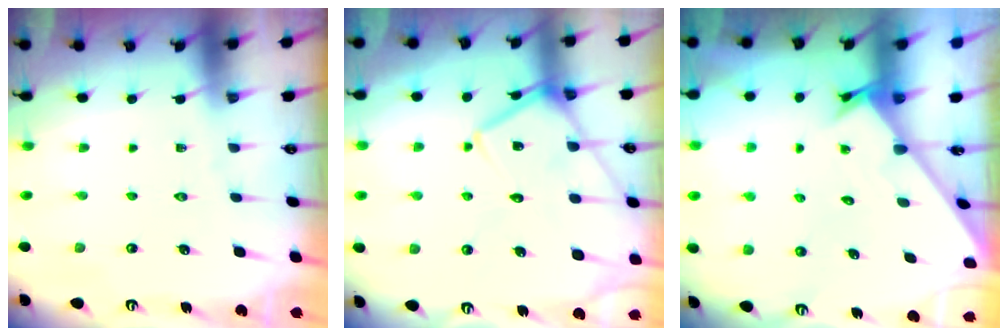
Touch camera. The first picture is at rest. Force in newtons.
{"total": 16.1, "press": 16.0, "slide": 1.4}
{"total": 1.7, "press": 1.7, "slide": 0.1}